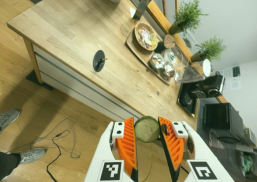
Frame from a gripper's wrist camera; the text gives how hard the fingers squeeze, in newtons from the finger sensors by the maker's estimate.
{"total": 8.2, "left": 8.9, "right": 7.6}